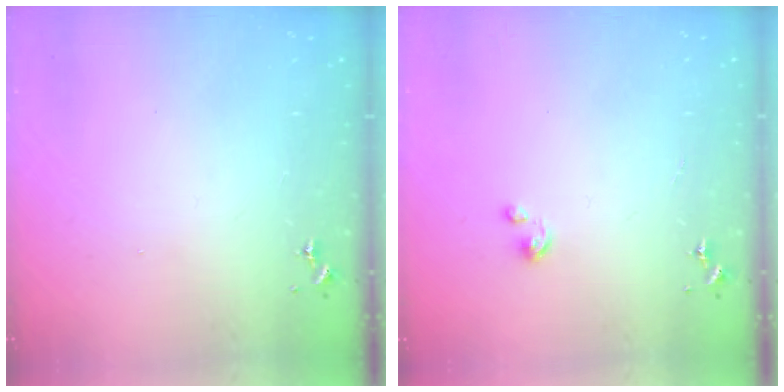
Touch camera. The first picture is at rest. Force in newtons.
{"total": 1.9, "press": 1.9, "slide": 0.1}